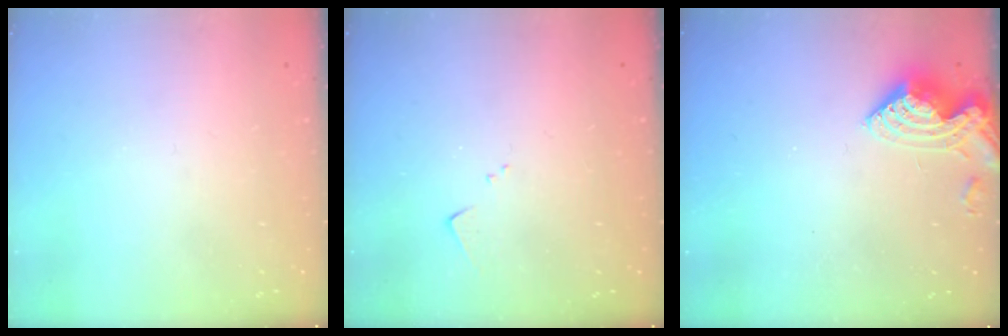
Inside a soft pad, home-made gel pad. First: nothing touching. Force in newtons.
{"total": 4.5, "press": 4.5, "slide": 0.5}
{"total": 8.2, "press": 8.2, "slide": 0.9}